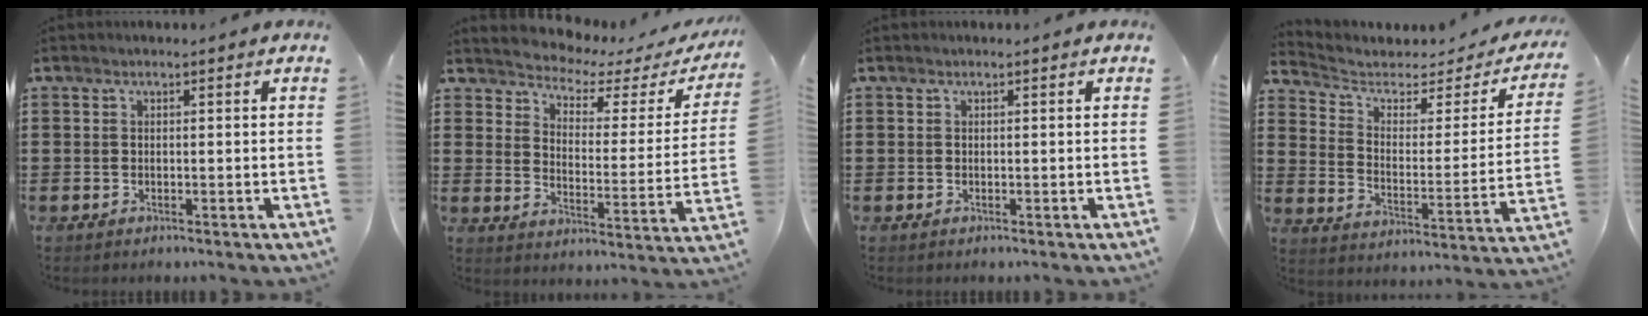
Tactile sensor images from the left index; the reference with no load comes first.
{"total": 3.1, "force": [2.9, 0.9, 0.7], "torque": [-0.038, -0.025, 0.039]}
{"total": 0.0}
{"total": 3.7, "force": [2.6, 2.1, 1.6], "torque": [-0.053, -0.015, 0.039]}